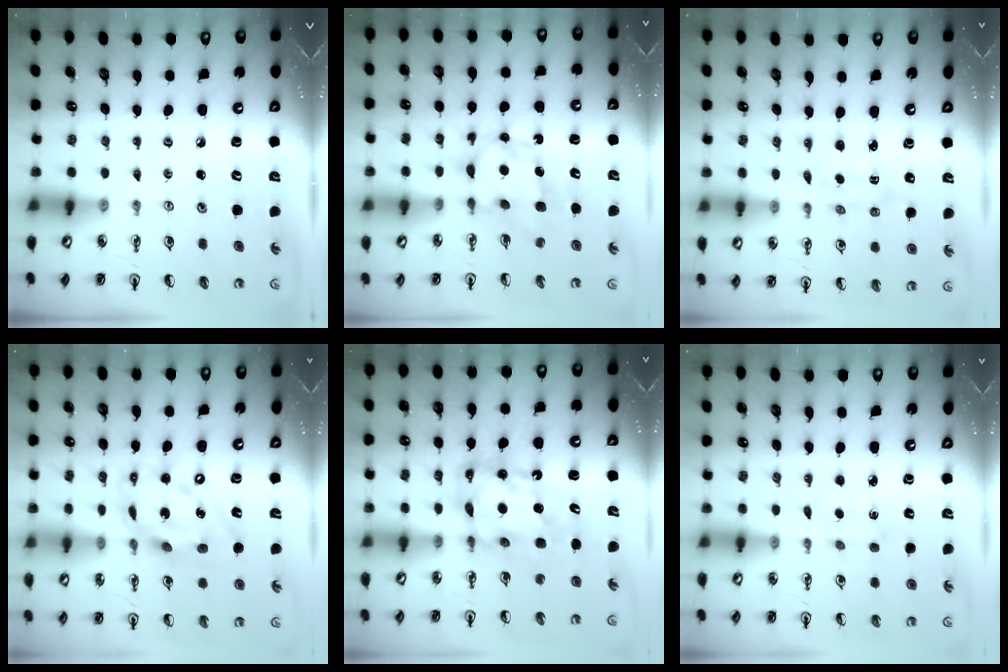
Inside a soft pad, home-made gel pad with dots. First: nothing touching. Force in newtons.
{"total": 6.5, "press": 6.4, "slide": 0.7}
{"total": 1.6, "press": 1.5, "slide": 0.7}
{"total": 16.9, "press": 16.9, "slide": 1.4}
{"total": 11.8, "press": 11.8, "slide": 0.8}
{"total": 2.7, "press": 2.6, "slide": 0.3}